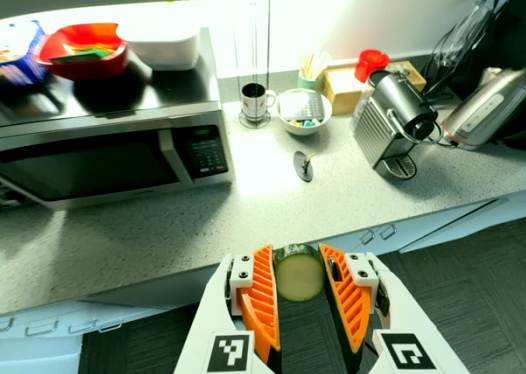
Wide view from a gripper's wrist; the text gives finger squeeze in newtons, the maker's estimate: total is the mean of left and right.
{"total": 10.9, "left": 10.6, "right": 11.3}